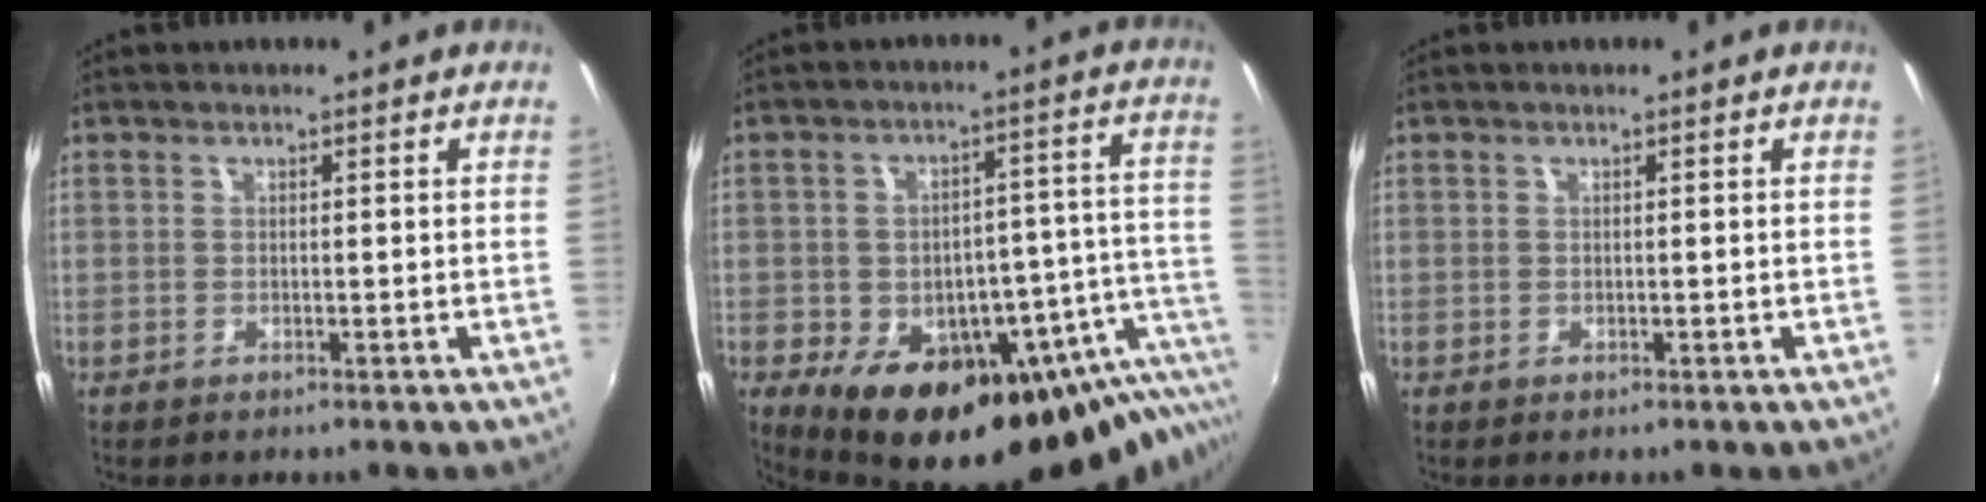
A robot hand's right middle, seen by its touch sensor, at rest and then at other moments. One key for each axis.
{"total": 27.7, "fx": -17.8, "fy": 13.4, "fz": 16.5, "tx": -0.215, "ty": -0.007, "tz": -0.217}
{"total": 0.0}